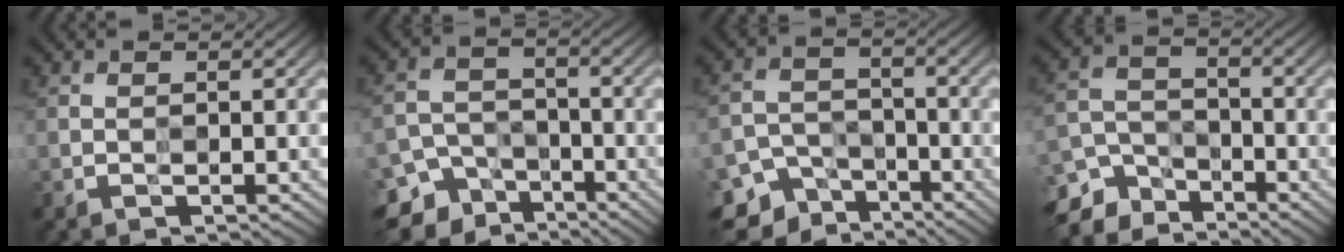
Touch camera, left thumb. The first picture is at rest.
{"total": 8.6, "force": [-5.7, 5.9, 2.6], "torque": [-0.058, -0.018, -0.096]}
{"total": 7.8, "force": [-5.4, 5.1, 2.6], "torque": [-0.053, -0.015, -0.094]}
{"total": 8.1, "force": [-6.2, 4.8, 2.4], "torque": [-0.051, -0.008, -0.117]}